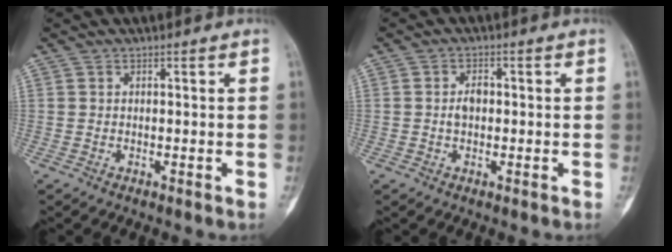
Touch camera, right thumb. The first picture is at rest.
{"total": 2.3, "force": [0.0, 1.7, 1.6], "torque": [-0.021, 0.006, -0.004]}